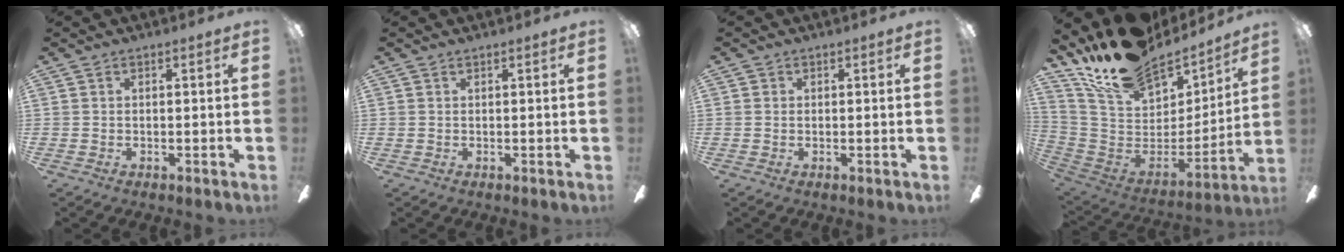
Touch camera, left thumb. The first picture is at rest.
{"total": 0.0}
{"total": 0.6, "force": [0.1, 0.6, 0.0], "torque": [0.000, 0.004, 0.001]}
{"total": 22.0, "force": [17.8, 9.5, 8.8], "torque": [-0.163, -0.122, 0.322]}